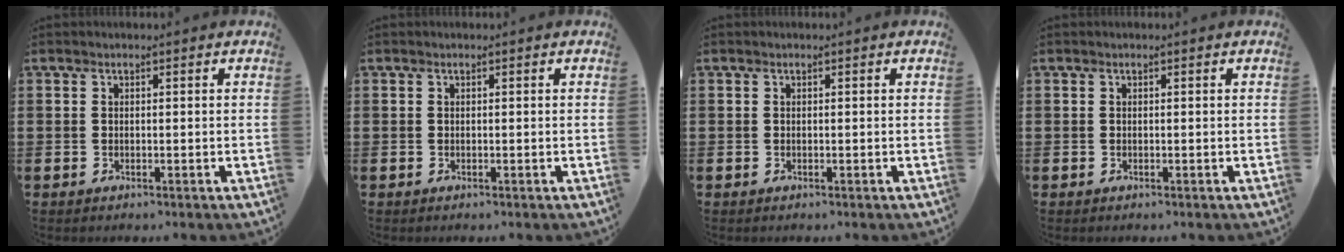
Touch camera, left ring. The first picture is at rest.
{"total": 0.0}
{"total": 0.0}
{"total": 0.0}